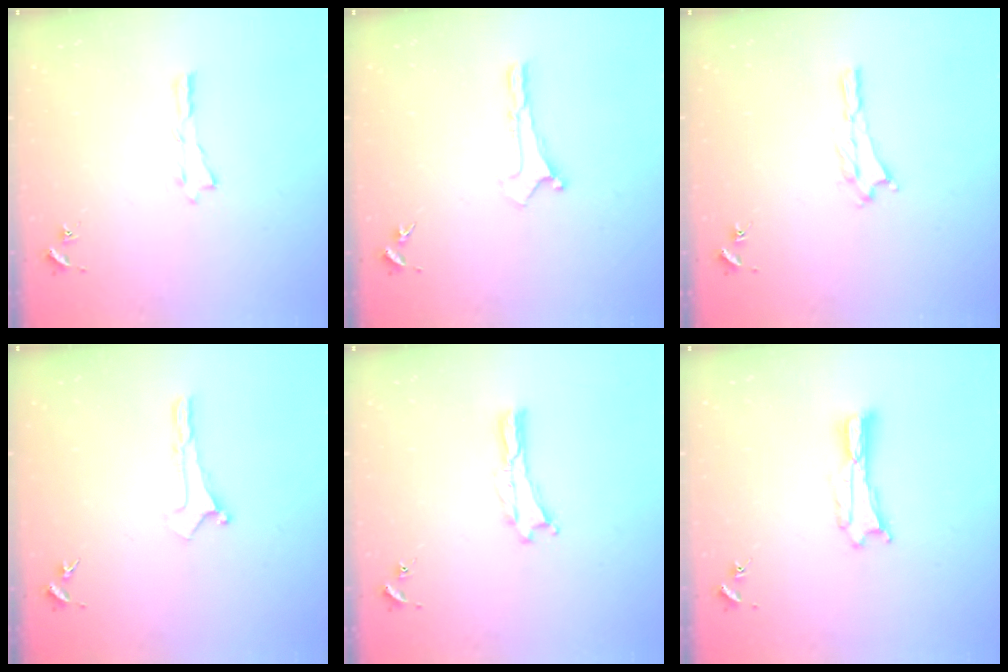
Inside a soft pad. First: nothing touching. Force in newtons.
{"total": 0.0}
{"total": 1.4, "press": 1.4, "slide": 0.3}
{"total": 0.0}
{"total": 0.0}
{"total": 0.9, "press": 0.9, "slide": 0.2}